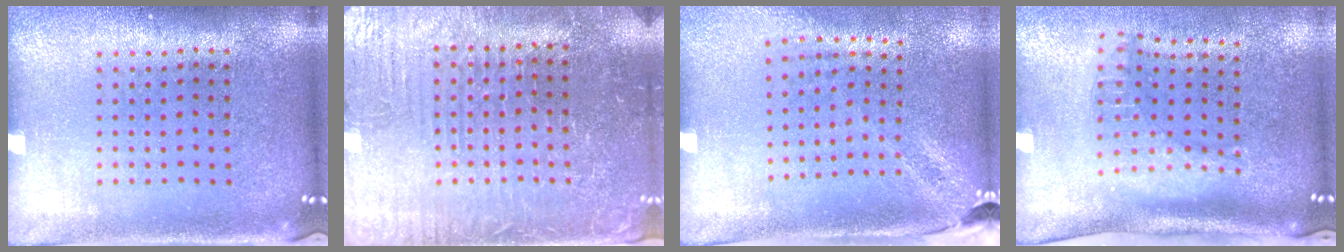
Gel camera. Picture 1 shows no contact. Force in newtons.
{"total": 3.5, "press": 3.5, "slide": 0.6}
{"total": 1.9, "press": 1.6, "slide": 1.1}
{"total": 2.2, "press": 1.7, "slide": 1.5}